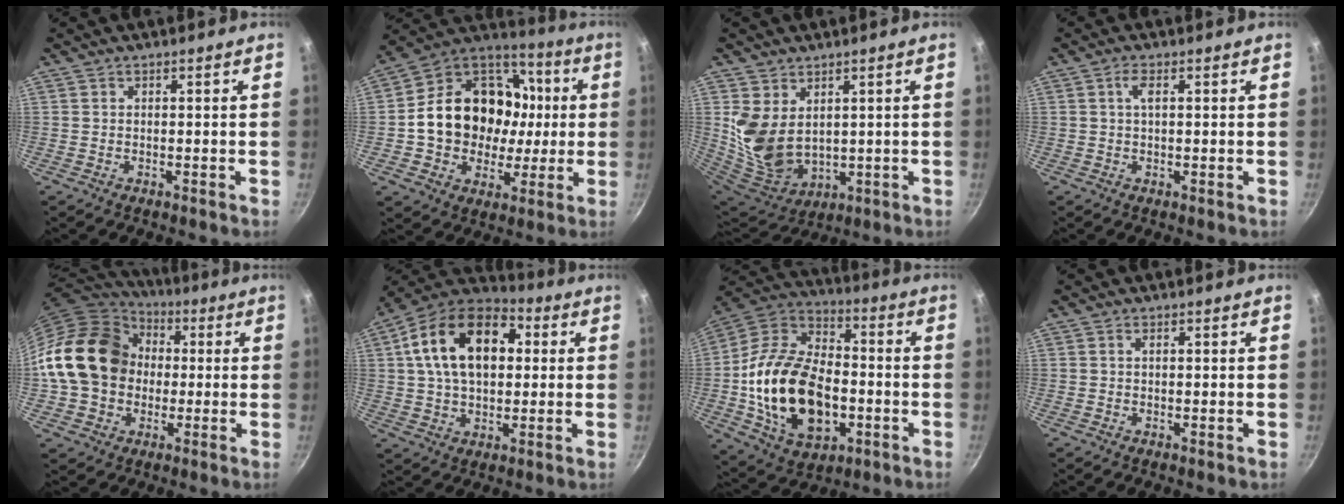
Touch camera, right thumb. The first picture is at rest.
{"total": 23.6, "force": [0.9, 19.1, 13.8], "torque": [-0.209, 0.038, 0.017]}
{"total": 11.9, "force": [3.3, 8.4, 7.7], "torque": [-0.139, -0.042, 0.087]}
{"total": 2.5, "force": [0.6, 0.8, 2.3], "torque": [-0.046, 0.004, 0.010]}
{"total": 19.7, "force": [1.2, 16.0, 11.4], "torque": [-0.186, 0.041, 0.017]}
{"total": 19.9, "force": [4.2, 12.8, 14.7], "torque": [-0.225, 0.025, 0.052]}
{"total": 25.0, "force": [-4.1, 16.0, 18.8], "torque": [-0.321, 0.032, -0.070]}
{"total": 0.7, "force": [0.2, 0.1, 0.6], "torque": [-0.012, 0.000, 0.002]}